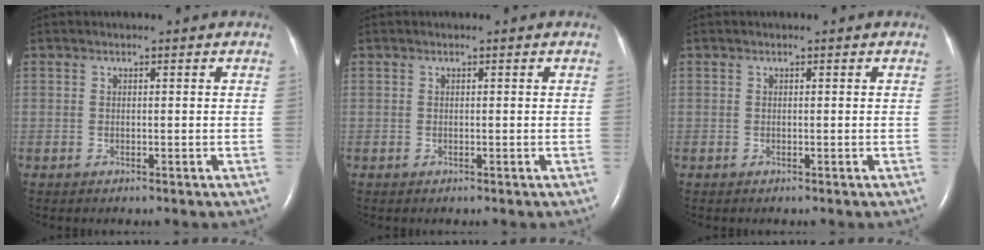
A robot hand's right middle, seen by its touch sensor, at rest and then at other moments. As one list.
[{"total": 0.0}, {"total": 0.0}]